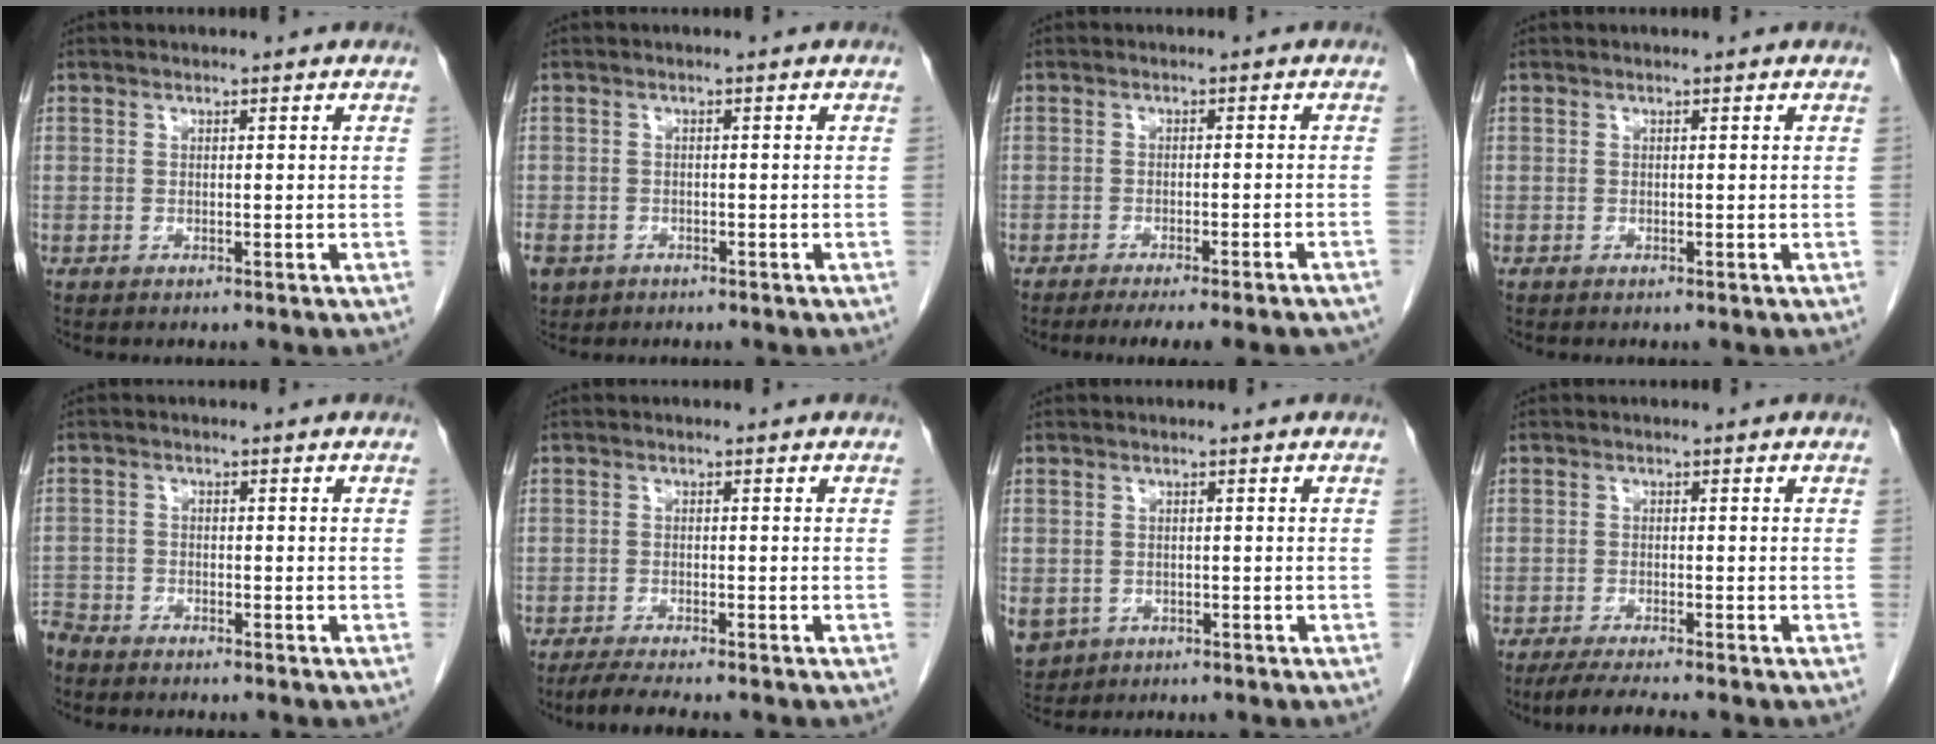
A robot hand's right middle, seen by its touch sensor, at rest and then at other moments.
{"total": 6.4, "force": [-3.4, 4.9, 2.4], "torque": [-0.069, -0.007, -0.050]}
{"total": 12.3, "force": [-10.5, 1.0, 6.2], "torque": [-0.067, -0.015, -0.128]}
{"total": 0.0}
{"total": 4.1, "force": [-3.9, 1.1, 0.4], "torque": [-0.005, -0.009, -0.078]}
{"total": 4.2, "force": [-3.5, -0.1, 2.3], "torque": [-0.046, -0.014, -0.058]}
{"total": 7.1, "force": [-2.9, 6.0, 2.5], "torque": [-0.073, -0.005, -0.035]}
{"total": 4.4, "force": [-3.7, -0.7, 2.2], "torque": [-0.046, -0.019, -0.065]}